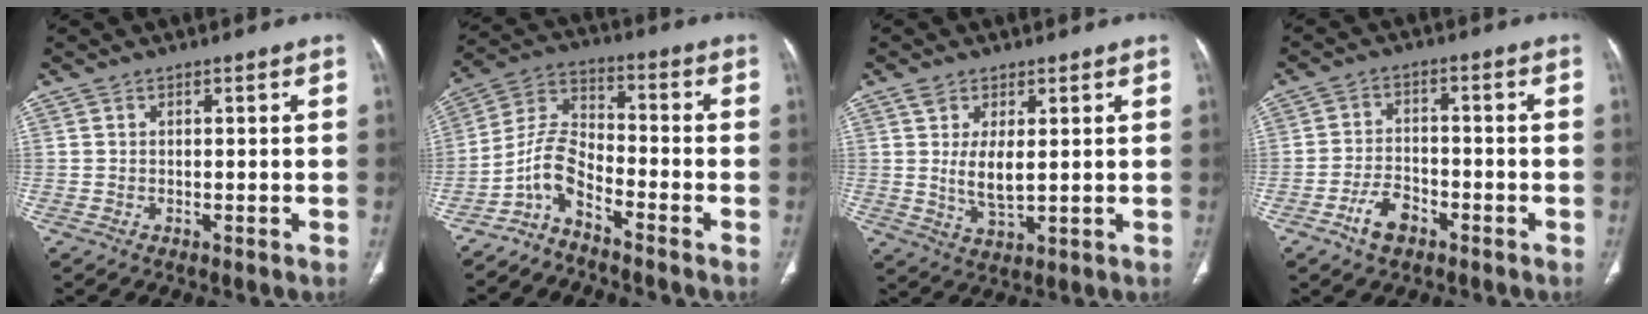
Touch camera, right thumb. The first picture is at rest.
{"total": 7.4, "force": [-5.2, 2.7, 4.5], "torque": [-0.097, 0.062, -0.117]}
{"total": 5.8, "force": [0.9, 2.7, 5.0], "torque": [-0.092, -0.011, 0.024]}
{"total": 6.1, "force": [-3.6, 3.5, 3.5], "torque": [-0.058, 0.025, -0.064]}